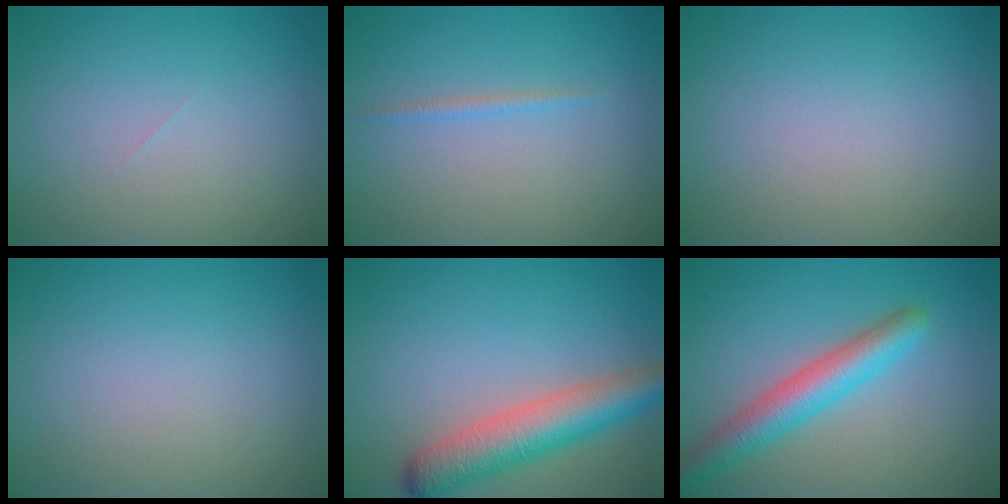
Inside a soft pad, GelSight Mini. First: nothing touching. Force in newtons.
{"total": 0.8, "press": 0.8, "slide": 0.0}
{"total": 0.0}
{"total": 0.0}
{"total": 6.1, "press": 6.1, "slide": 0.3}
{"total": 4.8, "press": 4.8, "slide": 0.1}